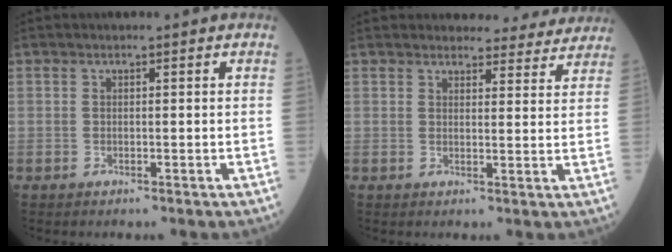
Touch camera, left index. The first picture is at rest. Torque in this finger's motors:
{"motor_torque": [1.09, -1.05, 0.53, 0.04]}